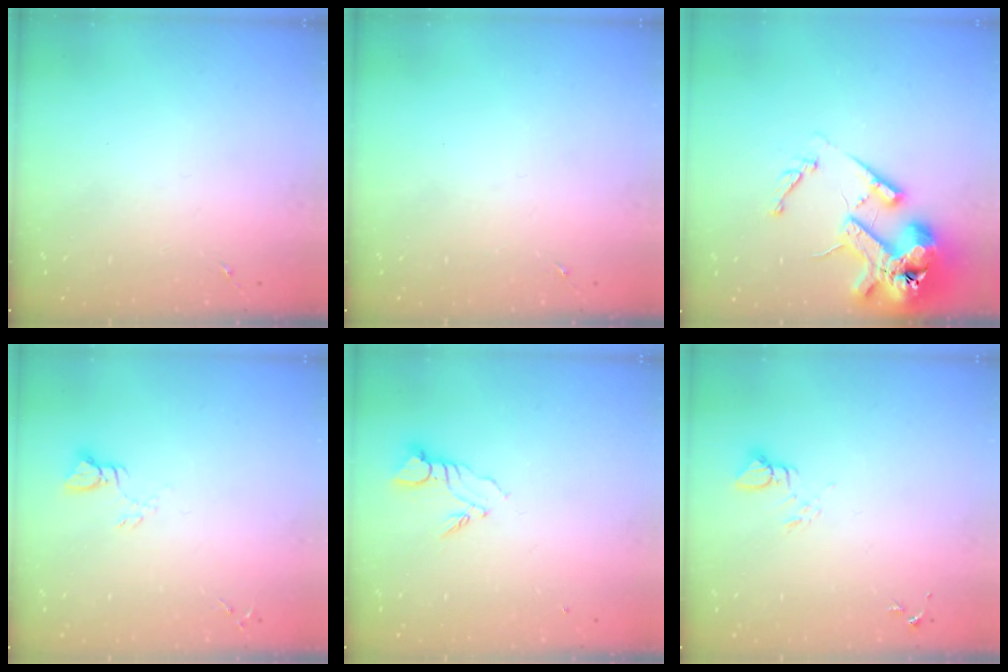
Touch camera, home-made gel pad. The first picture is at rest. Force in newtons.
{"total": 0.0}
{"total": 17.7, "press": 17.6, "slide": 2.4}
{"total": 2.8, "press": 2.8, "slide": 0.2}
{"total": 4.2, "press": 4.2, "slide": 0.1}
{"total": 3.4, "press": 3.4, "slide": 0.2}